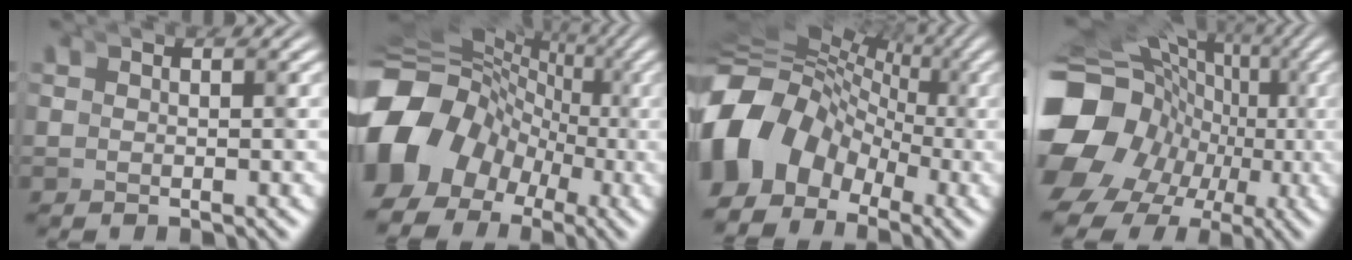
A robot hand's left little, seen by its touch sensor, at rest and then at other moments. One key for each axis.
{"total": 12.2, "fx": -3.7, "fy": 10.0, "fz": 5.9, "tx": -0.161, "ty": -0.049, "tz": -0.053}
{"total": 11.1, "fx": -3.1, "fy": 8.9, "fz": 5.7, "tx": -0.159, "ty": -0.040, "tz": -0.048}
{"total": 12.5, "fx": -2.6, "fy": 10.3, "fz": 6.6, "tx": -0.158, "ty": -0.058, "tz": -0.034}